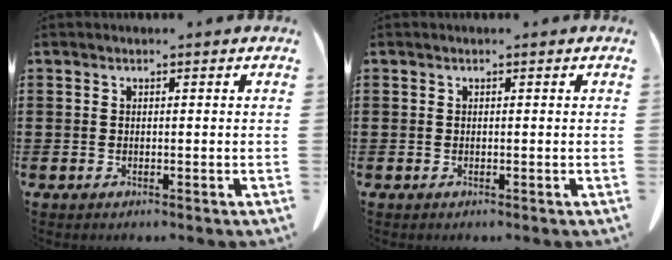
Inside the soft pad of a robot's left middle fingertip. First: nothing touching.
{"total": 0.0}